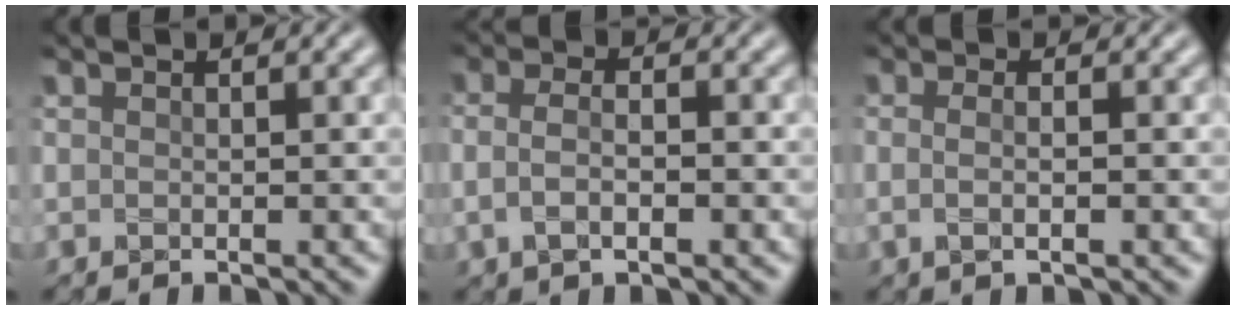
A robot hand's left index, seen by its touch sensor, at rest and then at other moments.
{"total": 3.2, "force": [-0.6, 1.3, 2.8], "torque": [-0.053, -0.004, -0.011]}
{"total": 2.2, "force": [-0.1, 0.9, 2.0], "torque": [-0.024, -0.006, -0.012]}